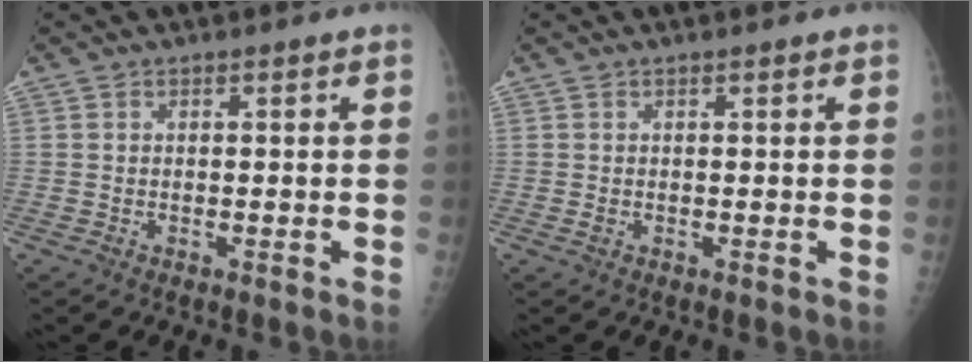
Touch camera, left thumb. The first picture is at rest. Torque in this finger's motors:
{"motor_torque": [-0.03, 0.18, 0.08, 0.13, 0.00]}